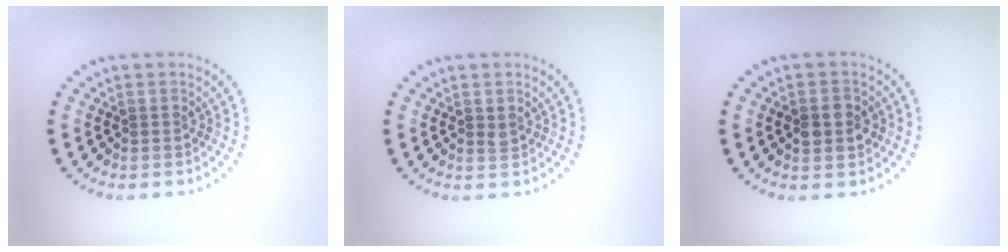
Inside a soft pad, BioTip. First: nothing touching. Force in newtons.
{"total": 0.5, "press": 0.5, "slide": 0.3}
{"total": 2.3, "press": 2.3, "slide": 0.1}